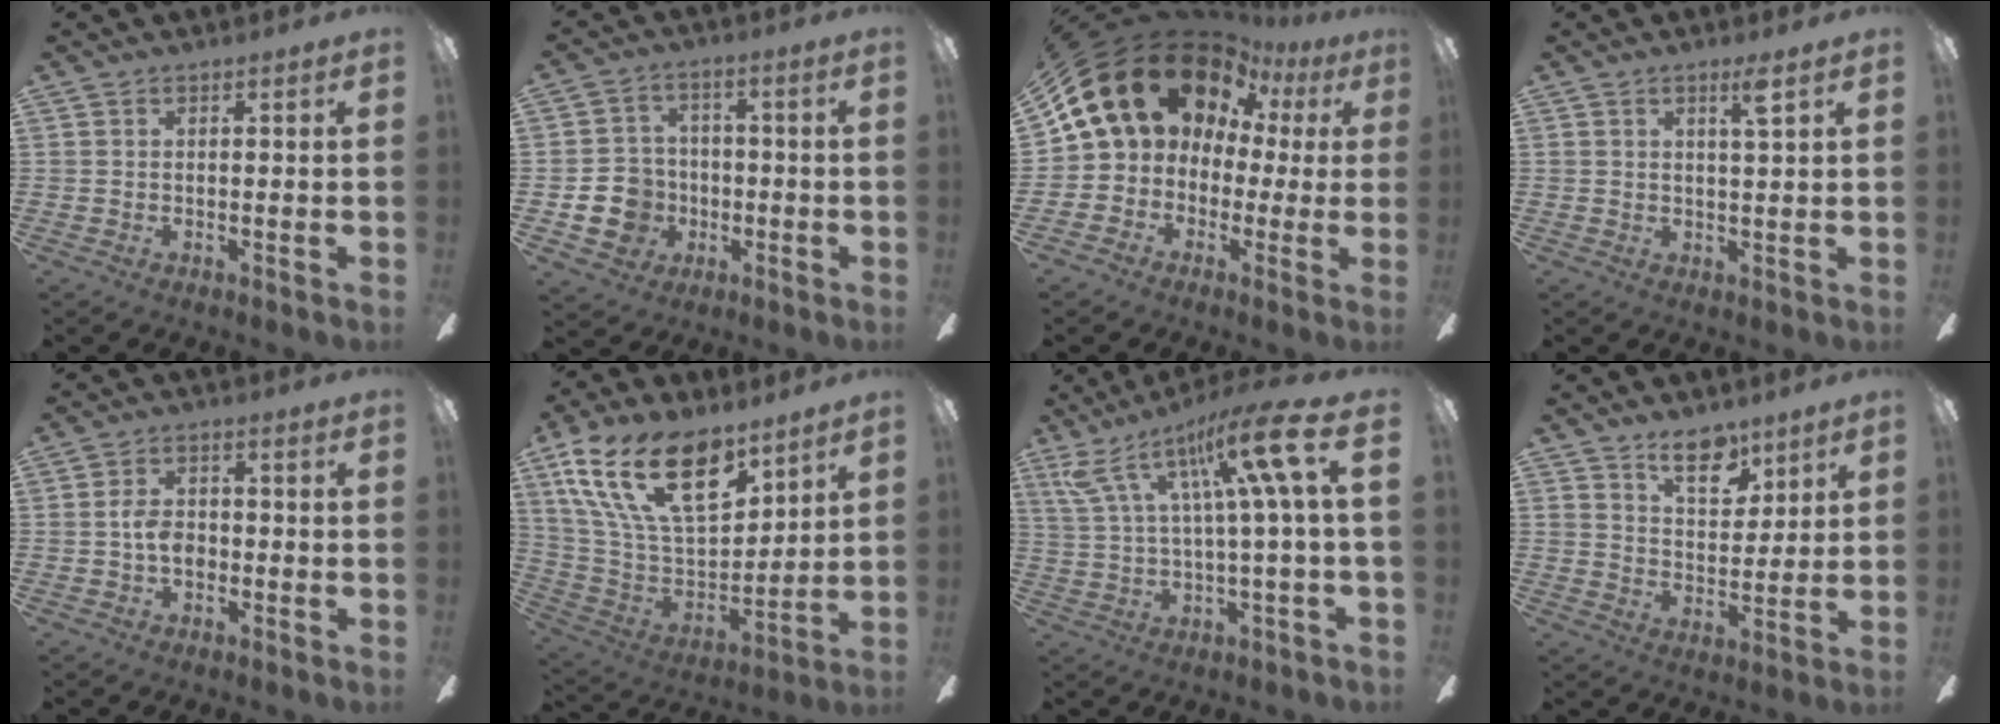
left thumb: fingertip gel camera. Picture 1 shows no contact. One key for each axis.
{"total": 11.9, "fx": -4.2, "fy": 10.1, "fz": 4.7, "tx": -0.114, "ty": 0.035, "tz": -0.069}
{"total": 19.3, "fx": 9.7, "fy": 13.7, "fz": 9.6, "tx": -0.191, "ty": -0.056, "tz": 0.189}
{"total": 3.5, "fx": 2.3, "fy": 0.0, "fz": 2.6, "tx": -0.042, "ty": -0.006, "tz": 0.032}
{"total": 4.8, "fx": -0.9, "fy": 3.1, "fz": 3.5, "tx": -0.072, "ty": 0.010, "tz": -0.019}
{"total": 23.2, "fx": 13.5, "fy": 11.2, "fz": 15.3, "tx": -0.302, "ty": -0.068, "tz": 0.239}
{"total": 18.4, "fx": 7.7, "fy": 4.8, "fz": 16.1, "tx": -0.270, "ty": -0.028, "tz": 0.114}
{"total": 6.8, "fx": 5.3, "fy": 3.1, "fz": 3.0, "tx": -0.032, "ty": -0.028, "tz": 0.091}